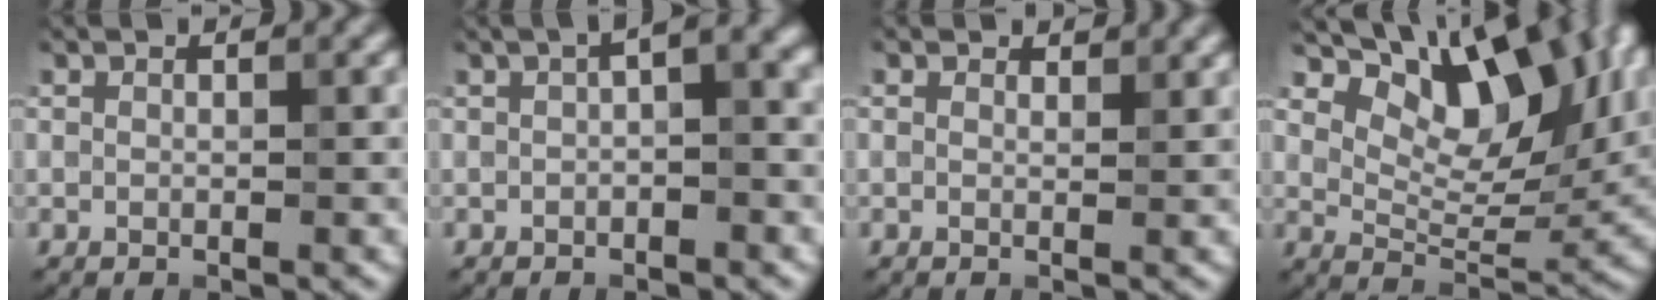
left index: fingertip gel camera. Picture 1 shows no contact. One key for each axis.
{"total": 3.4, "fx": 0.5, "fy": 0.9, "fz": 3.2, "tx": -0.040, "ty": 0.017, "tz": 0.000}
{"total": 1.4, "fx": 1.2, "fy": 0.6, "fz": 0.5, "tx": -0.008, "ty": -0.003, "tz": 0.011}
{"total": 10.7, "fx": 6.2, "fy": 5.2, "fz": 7.0, "tx": -0.094, "ty": 0.000, "tz": 0.105}